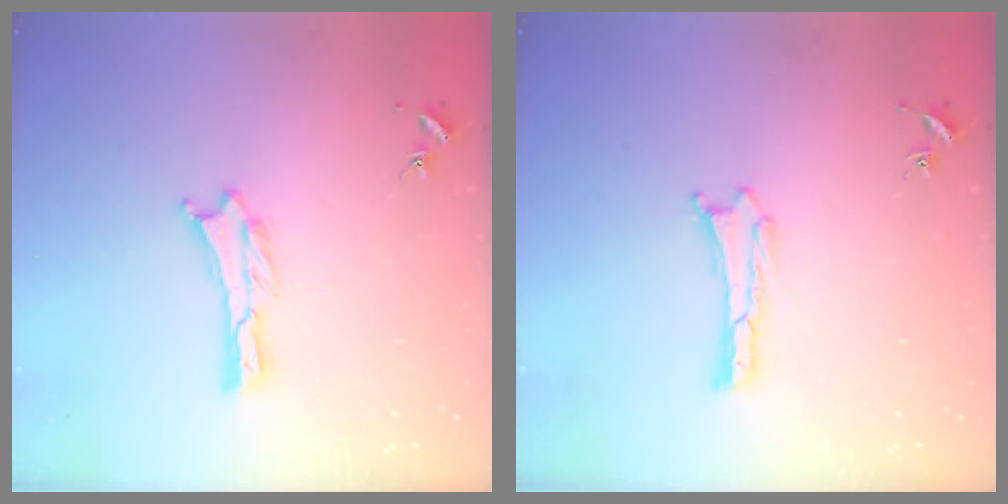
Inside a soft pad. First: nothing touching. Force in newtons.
{"total": 0.0}